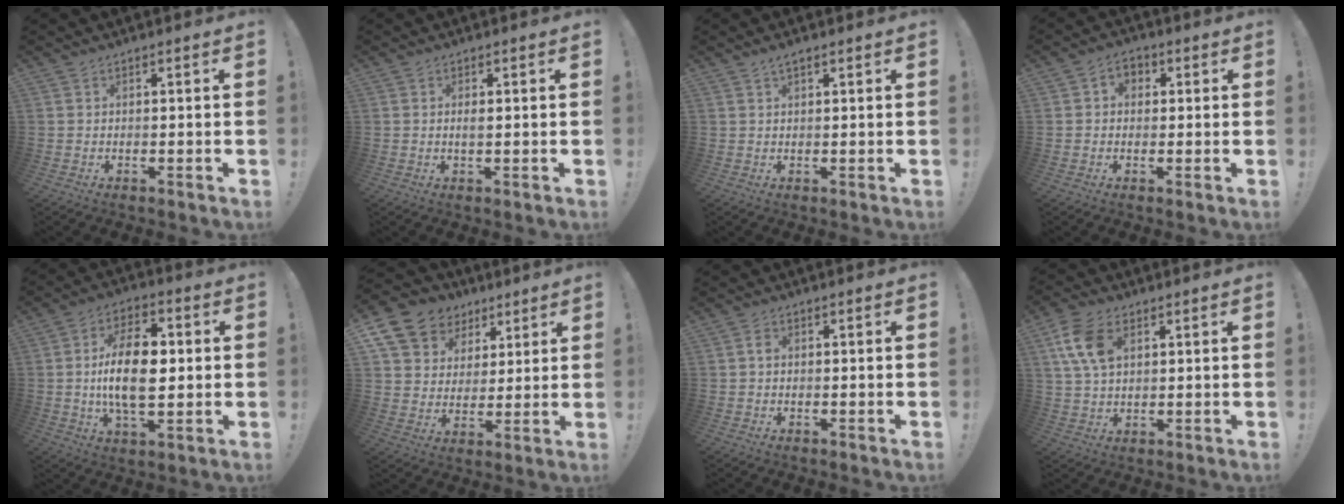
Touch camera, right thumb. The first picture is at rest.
{"total": 1.3, "force": [0.0, 0.3, 1.3], "torque": [-0.022, -0.002, -0.002]}
{"total": 1.5, "force": [1.1, 0.4, 1.1], "torque": [-0.016, -0.002, 0.018]}
{"total": 3.8, "force": [0.4, 3.2, 2.0], "torque": [-0.026, 0.002, 0.007]}
{"total": 16.7, "force": [-0.1, 8.8, 14.2], "torque": [-0.255, 0.005, -0.010]}
{"total": 13.2, "force": [7.4, 10.0, 4.5], "torque": [-0.074, -0.048, 0.151]}
{"total": 1.6, "force": [-0.3, 1.2, 1.0], "torque": [-0.024, 0.008, -0.004]}
{"total": 10.1, "force": [3.7, 6.2, 7.1], "torque": [-0.148, -0.001, 0.070]}